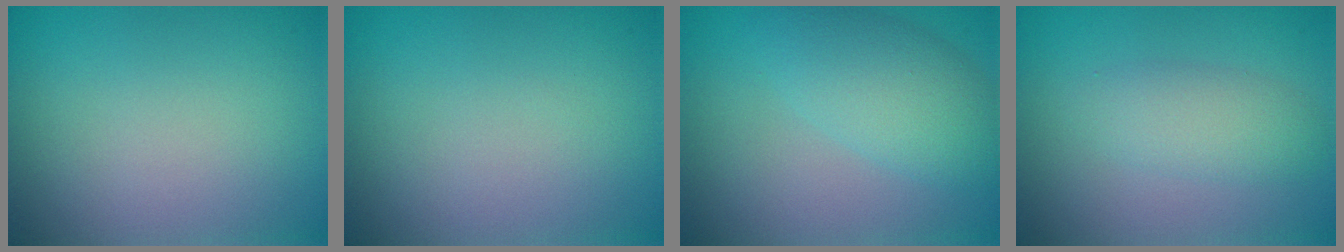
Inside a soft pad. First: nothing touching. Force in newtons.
{"total": 0.0}
{"total": 4.8, "press": 4.8, "slide": 0.0}
{"total": 2.8, "press": 2.8, "slide": 0.1}